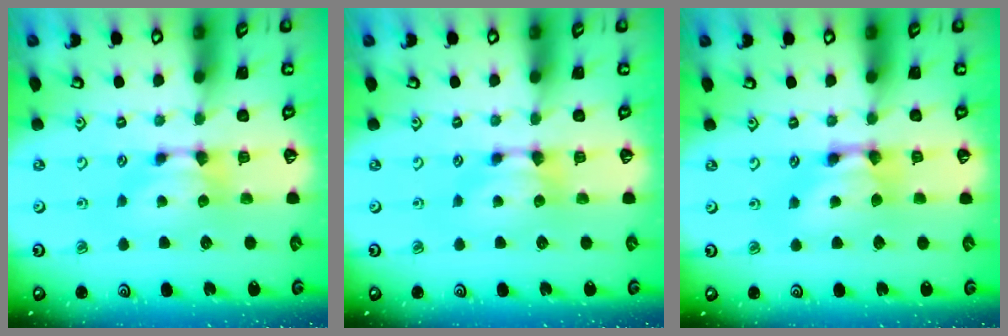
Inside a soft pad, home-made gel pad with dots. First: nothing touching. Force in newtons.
{"total": 0.0}
{"total": 2.5, "press": 2.5, "slide": 0.2}